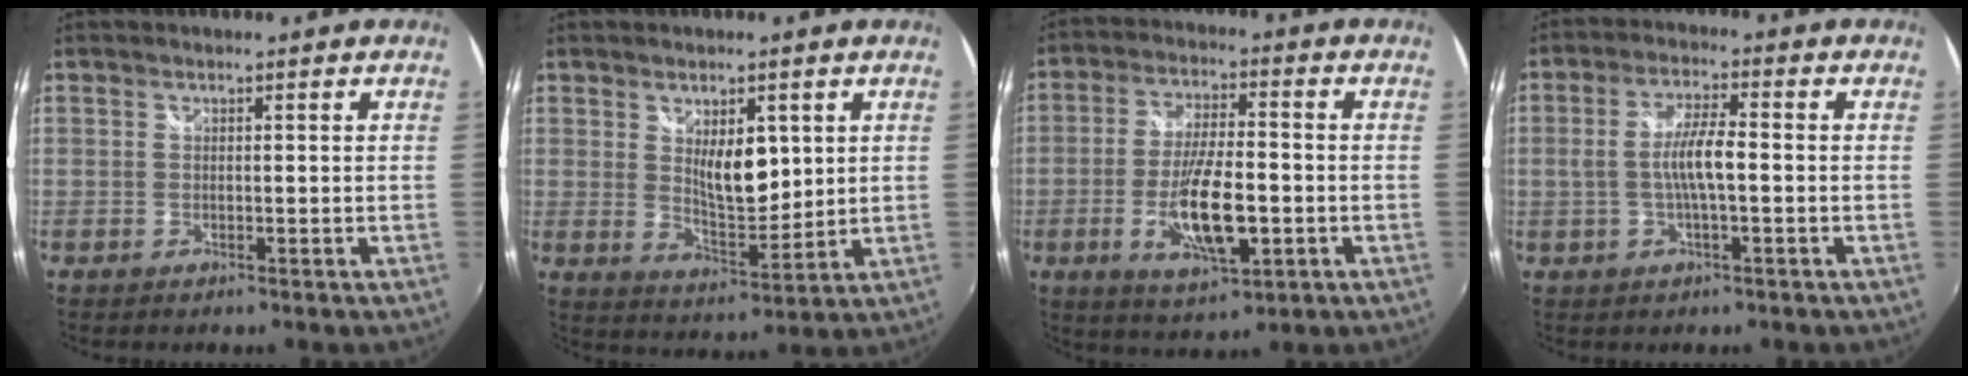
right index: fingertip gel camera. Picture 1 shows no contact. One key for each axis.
{"total": 8.1, "fx": 2.5, "fy": 3.7, "fz": 6.8, "tx": -0.102, "ty": -0.011, "tz": 0.050}
{"total": 12.4, "fx": -3.3, "fy": 3.7, "fz": 11.3, "tx": -0.218, "ty": -0.014, "tz": -0.055}
{"total": 6.6, "fx": -0.8, "fy": 1.2, "fz": 6.5, "tx": -0.121, "ty": 0.002, "tz": -0.013}